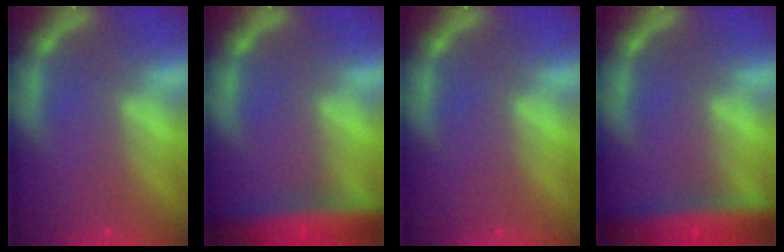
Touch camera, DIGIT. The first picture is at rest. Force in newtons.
{"total": 8.0}
{"total": 0.0}
{"total": 7.4}